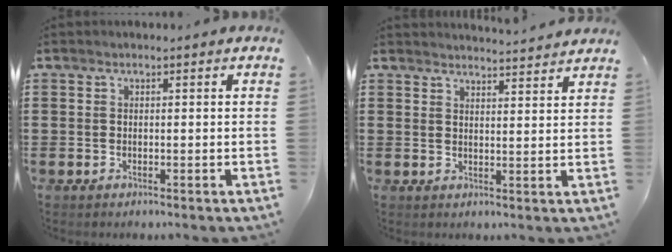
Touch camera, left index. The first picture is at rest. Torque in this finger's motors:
{"motor_torque": [0.31, 0.31, 0.06, 0.01]}